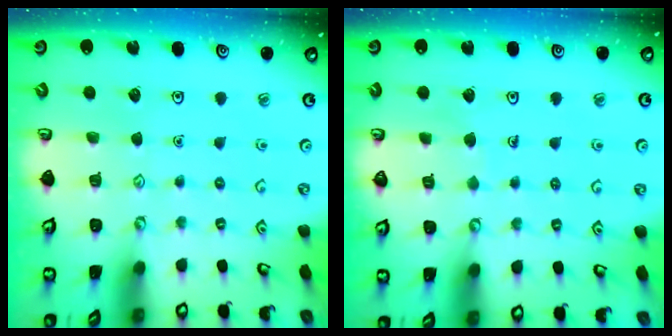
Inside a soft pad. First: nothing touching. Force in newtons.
{"total": 3.2, "press": 3.2, "slide": 0.2}